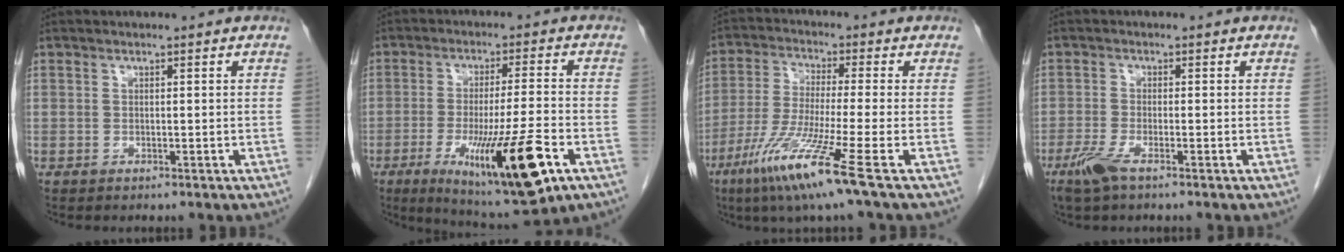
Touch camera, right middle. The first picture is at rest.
{"total": 16.5, "force": [-6.8, 1.3, 15.0], "torque": [-0.239, -0.035, -0.099]}
{"total": 12.0, "force": [-6.5, -1.5, 10.0], "torque": [-0.202, -0.043, -0.126]}
{"total": 3.7, "force": [-2.3, 0.6, 2.8], "torque": [-0.066, -0.009, -0.050]}